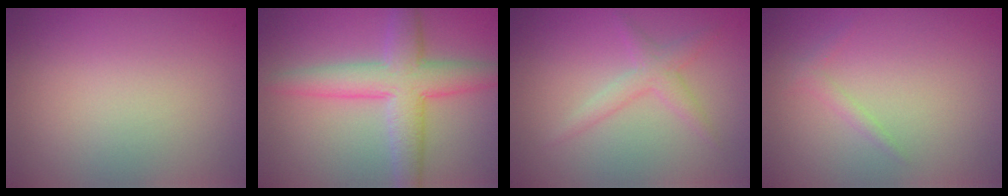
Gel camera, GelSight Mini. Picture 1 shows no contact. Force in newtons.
{"total": 5.8, "press": 5.8, "slide": 0.0}
{"total": 2.0, "press": 2.0, "slide": 0.1}
{"total": 0.9, "press": 0.9, "slide": 0.0}